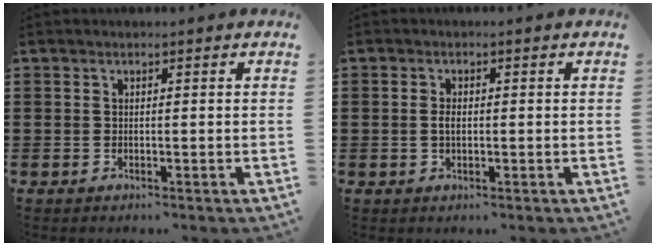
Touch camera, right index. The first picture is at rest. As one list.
[{"total": 2.0, "force": [-0.1, 1.0, 1.8], "torque": [-0.036, 0.004, -0.003]}]